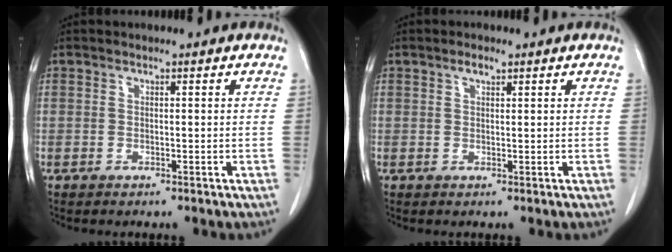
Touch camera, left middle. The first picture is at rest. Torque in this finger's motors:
{"motor_torque": [0.28, -0.24, 0.01, 0.00]}